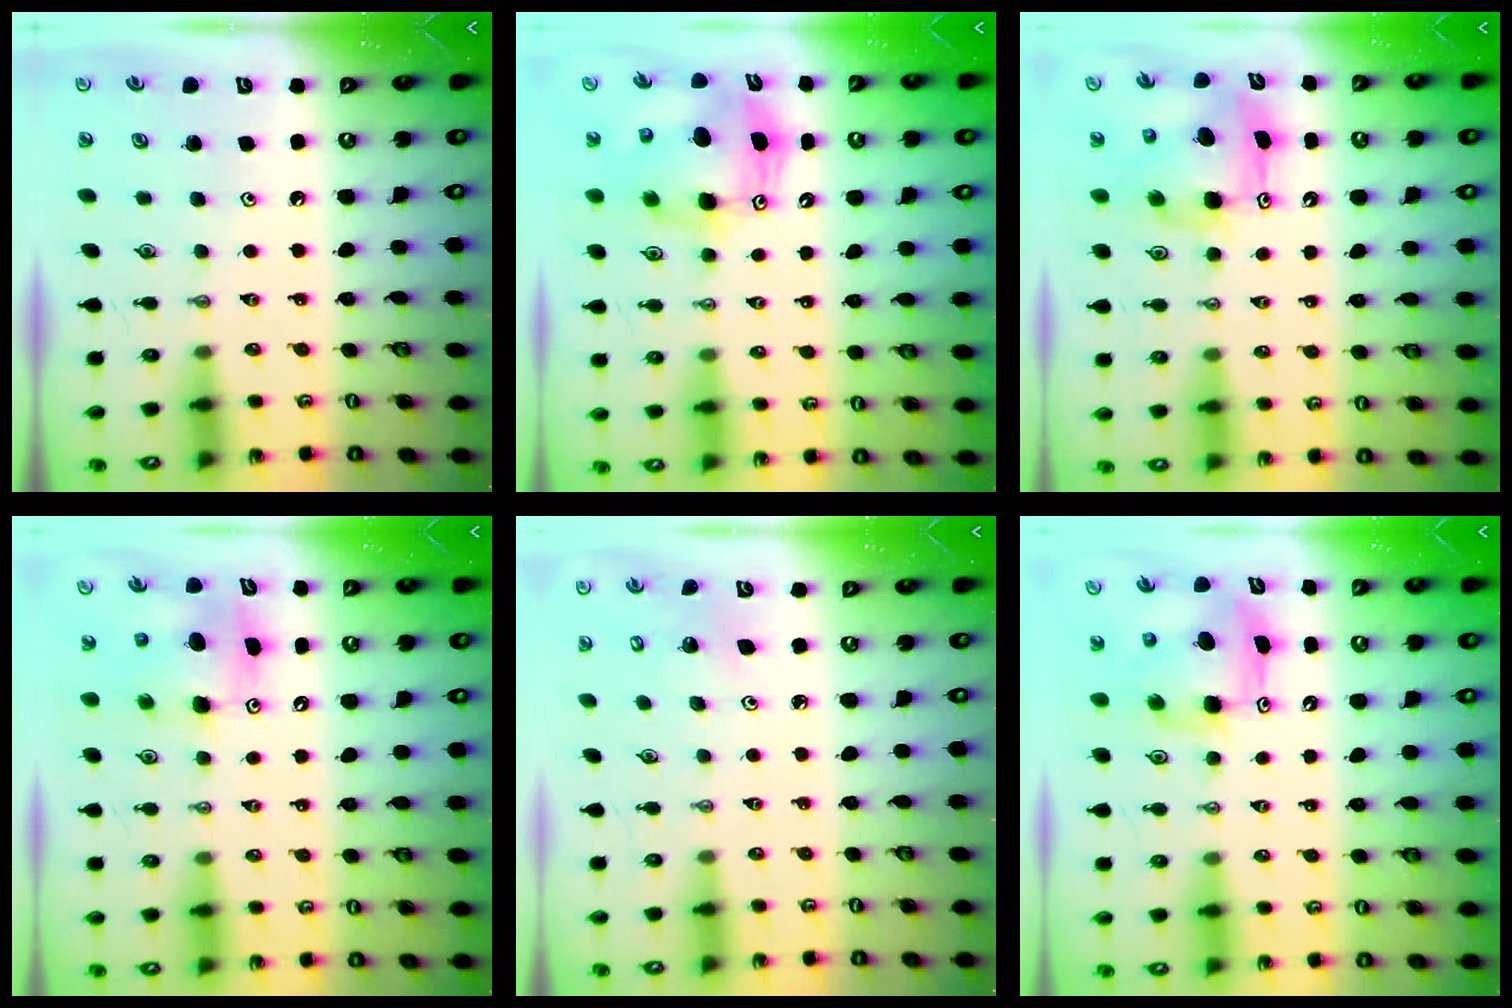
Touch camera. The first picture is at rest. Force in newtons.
{"total": 10.4, "press": 10.2, "slide": 2.2}
{"total": 9.1, "press": 9.1, "slide": 0.6}
{"total": 8.0, "press": 7.9, "slide": 1.2}
{"total": 2.7, "press": 2.7, "slide": 0.2}
{"total": 8.1, "press": 8.0, "slide": 0.6}